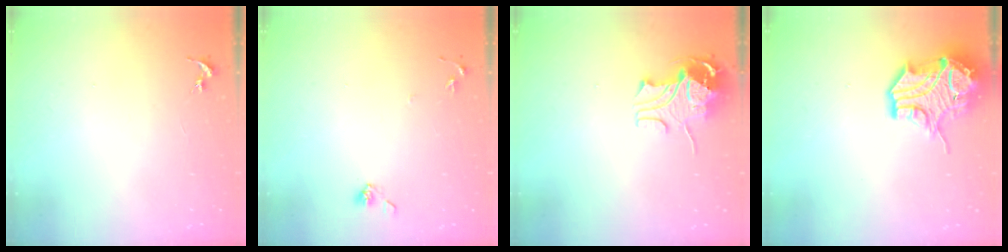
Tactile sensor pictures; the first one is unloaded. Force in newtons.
{"total": 5.6, "press": 5.5, "slide": 1.1}
{"total": 9.4, "press": 9.3, "slide": 1.4}
{"total": 17.4, "press": 17.2, "slide": 2.2}